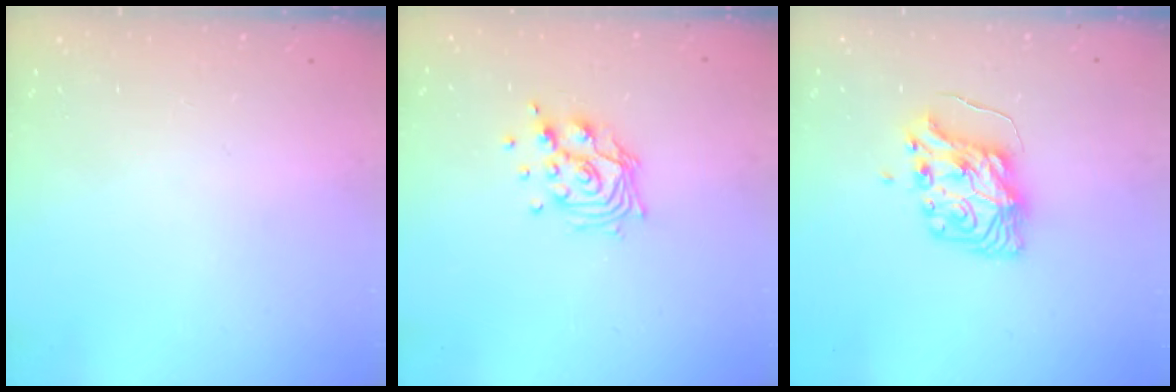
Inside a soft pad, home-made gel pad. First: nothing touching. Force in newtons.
{"total": 11.1, "press": 10.9, "slide": 1.6}
{"total": 8.9, "press": 8.9, "slide": 0.3}